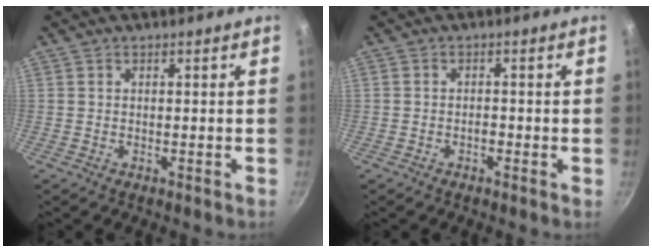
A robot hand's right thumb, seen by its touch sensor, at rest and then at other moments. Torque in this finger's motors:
{"motor_torque": [0.12, -0.05, 0.48, -0.29, -0.02]}